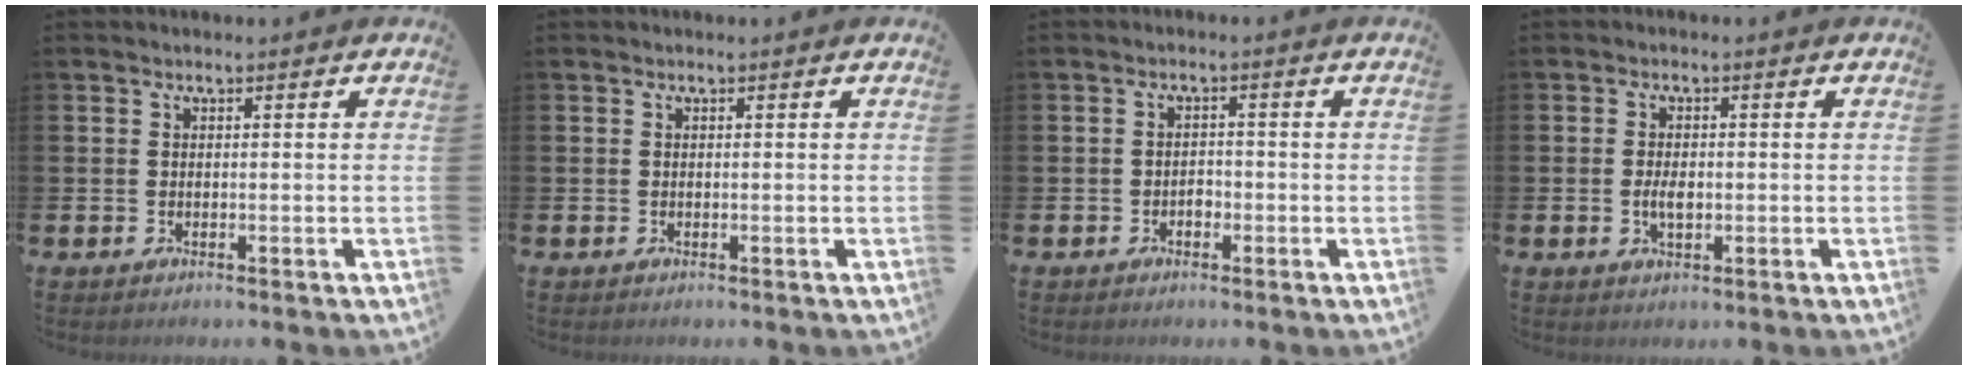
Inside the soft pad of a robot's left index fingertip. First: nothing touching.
{"total": 0.0}
{"total": 1.3, "force": [-0.7, 1.0, 0.6], "torque": [-0.012, 0.001, -0.014]}
{"total": 2.6, "force": [-0.2, 1.3, 2.2], "torque": [-0.033, -0.001, -0.007]}